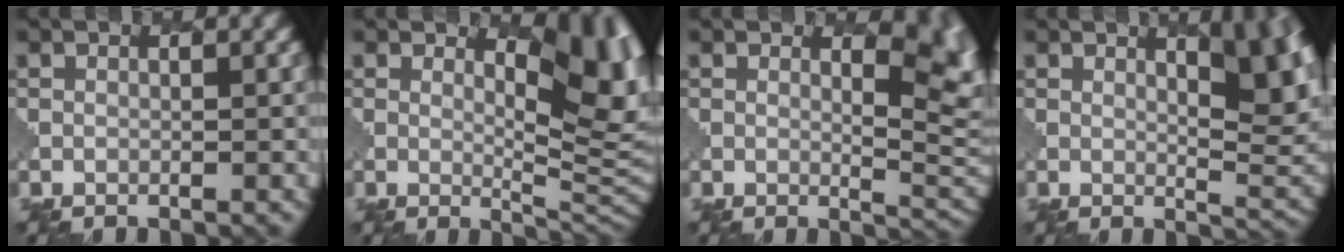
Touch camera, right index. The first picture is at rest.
{"total": 8.7, "force": [2.8, 3.7, 7.4], "torque": [-0.102, -0.009, 0.042]}
{"total": 7.2, "force": [2.5, 3.6, 5.7], "torque": [-0.050, -0.006, 0.034]}
{"total": 8.1, "force": [3.3, 2.7, 6.9], "torque": [-0.072, 0.001, 0.044]}